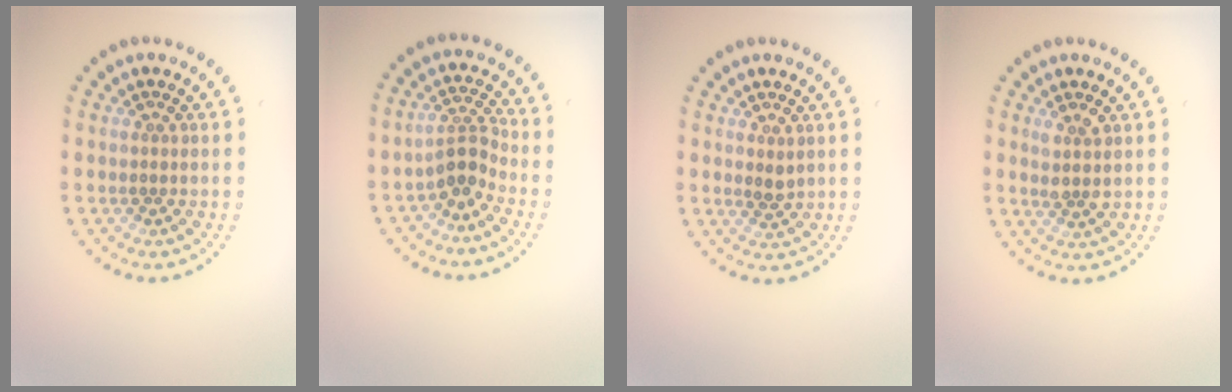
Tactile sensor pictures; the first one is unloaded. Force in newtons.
{"total": 2.4, "press": 1.8, "slide": 1.6}
{"total": 1.1, "press": 1.0, "slide": 0.4}
{"total": 1.7, "press": 1.5, "slide": 0.7}